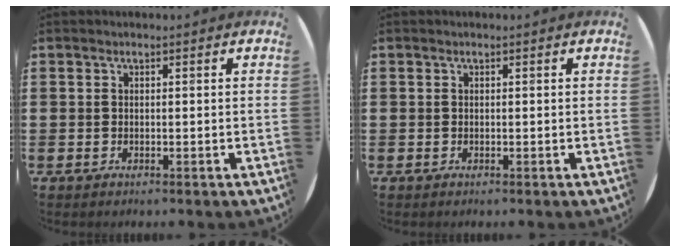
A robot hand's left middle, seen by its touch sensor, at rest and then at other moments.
{"total": 0.0}